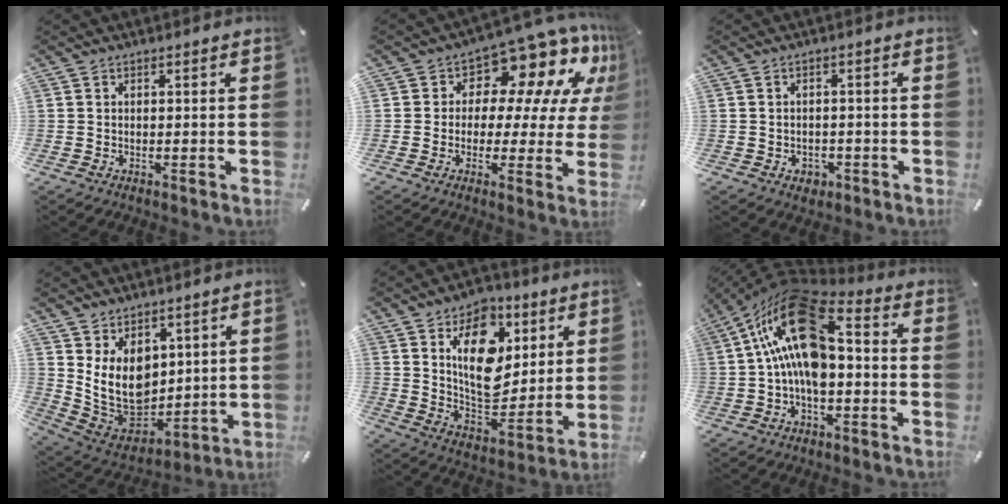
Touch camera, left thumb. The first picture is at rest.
{"total": 12.2, "force": [8.1, 6.9, 6.1], "torque": [-0.090, -0.076, 0.138]}
{"total": 2.8, "force": [-1.0, 2.4, 1.0], "torque": [-0.010, 0.000, -0.021]}
{"total": 12.9, "force": [3.4, 10.6, 6.5], "torque": [-0.139, -0.037, 0.073]}
{"total": 17.1, "force": [6.2, 11.6, 10.8], "torque": [-0.148, -0.021, 0.113]}
{"total": 19.7, "force": [2.9, 10.9, 16.2], "torque": [-0.304, -0.016, 0.053]}